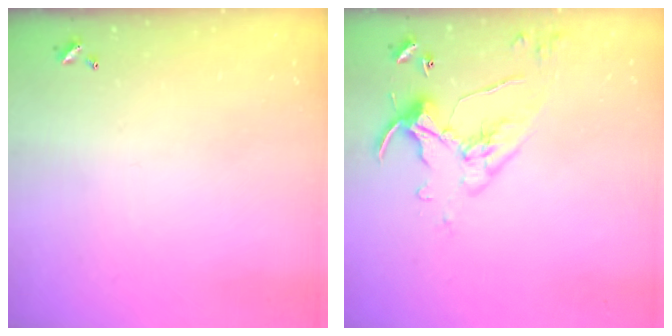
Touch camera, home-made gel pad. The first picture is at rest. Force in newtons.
{"total": 7.0, "press": 6.9, "slide": 0.8}